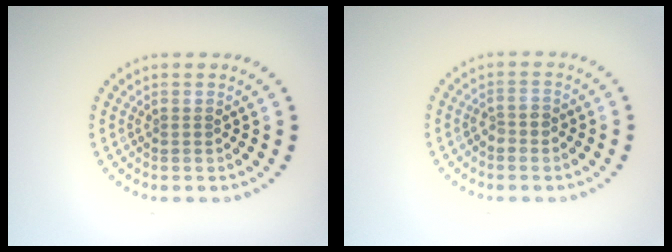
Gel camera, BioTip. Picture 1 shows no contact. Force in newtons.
{"total": 1.4, "press": 1.2, "slide": 0.6}